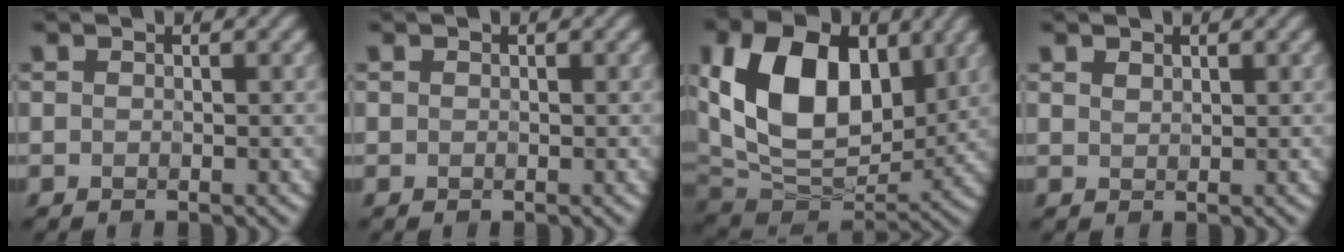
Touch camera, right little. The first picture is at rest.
{"total": 0.0}
{"total": 14.3, "force": [3.0, 9.5, 10.3], "torque": [-0.195, 0.004, 0.052]}
{"total": 1.0, "force": [0.8, 0.5, 0.4], "torque": [-0.008, 0.004, 0.014]}